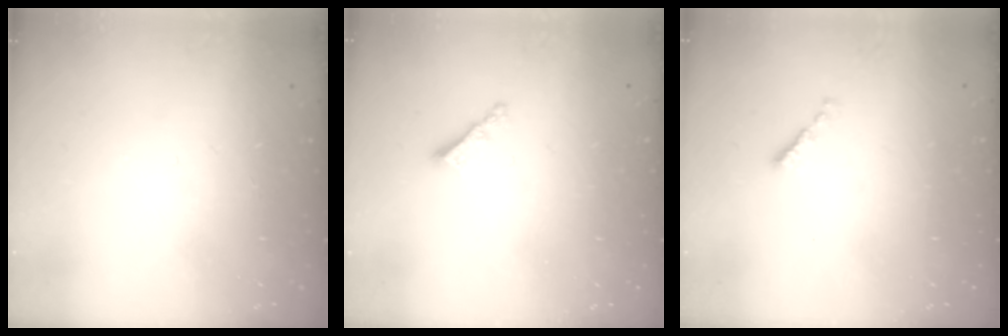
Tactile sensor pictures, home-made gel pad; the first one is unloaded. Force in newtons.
{"total": 3.6, "press": 3.6, "slide": 0.4}
{"total": 0.7, "press": 0.5, "slide": 0.4}